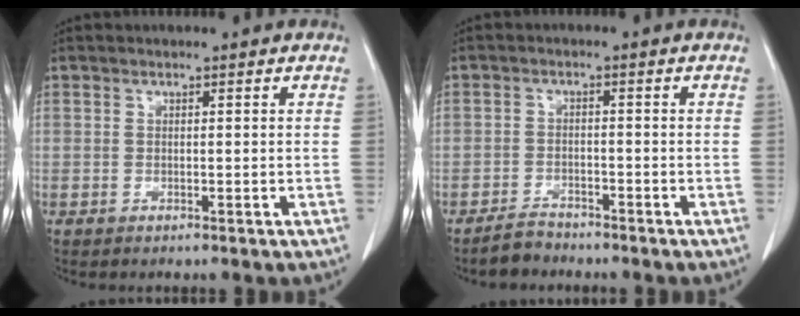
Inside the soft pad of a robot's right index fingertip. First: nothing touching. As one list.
[{"total": 3.2, "force": [-2.9, 1.4, 0.3], "torque": [-0.013, 0.001, -0.049]}]